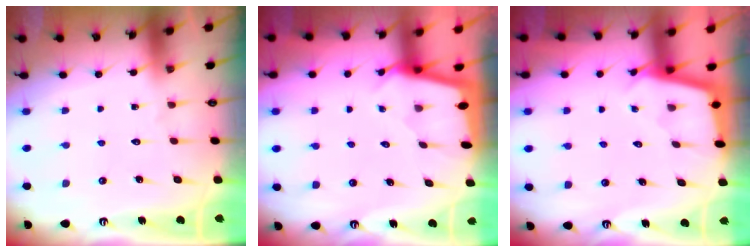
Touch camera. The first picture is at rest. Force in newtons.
{"total": 1.6, "press": 1.6, "slide": 0.3}
{"total": 2.2, "press": 2.2, "slide": 0.1}